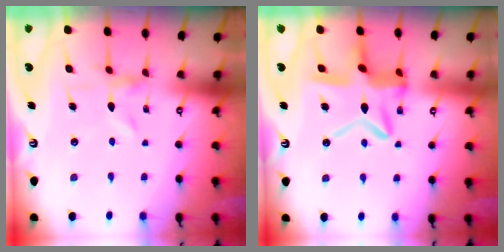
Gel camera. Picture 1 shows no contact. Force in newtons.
{"total": 15.6, "press": 15.5, "slide": 1.4}